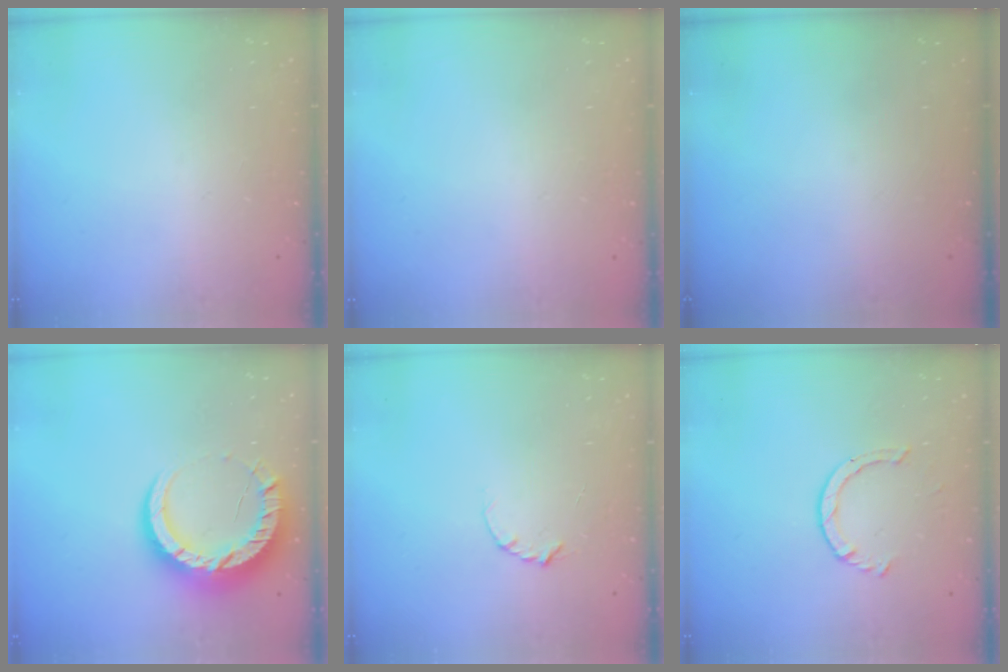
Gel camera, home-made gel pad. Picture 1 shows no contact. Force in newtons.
{"total": 2.6, "press": 2.6, "slide": 0.2}
{"total": 0.0}
{"total": 13.4, "press": 13.4, "slide": 1.1}
{"total": 2.9, "press": 2.9, "slide": 0.3}
{"total": 2.3, "press": 2.3, "slide": 0.2}